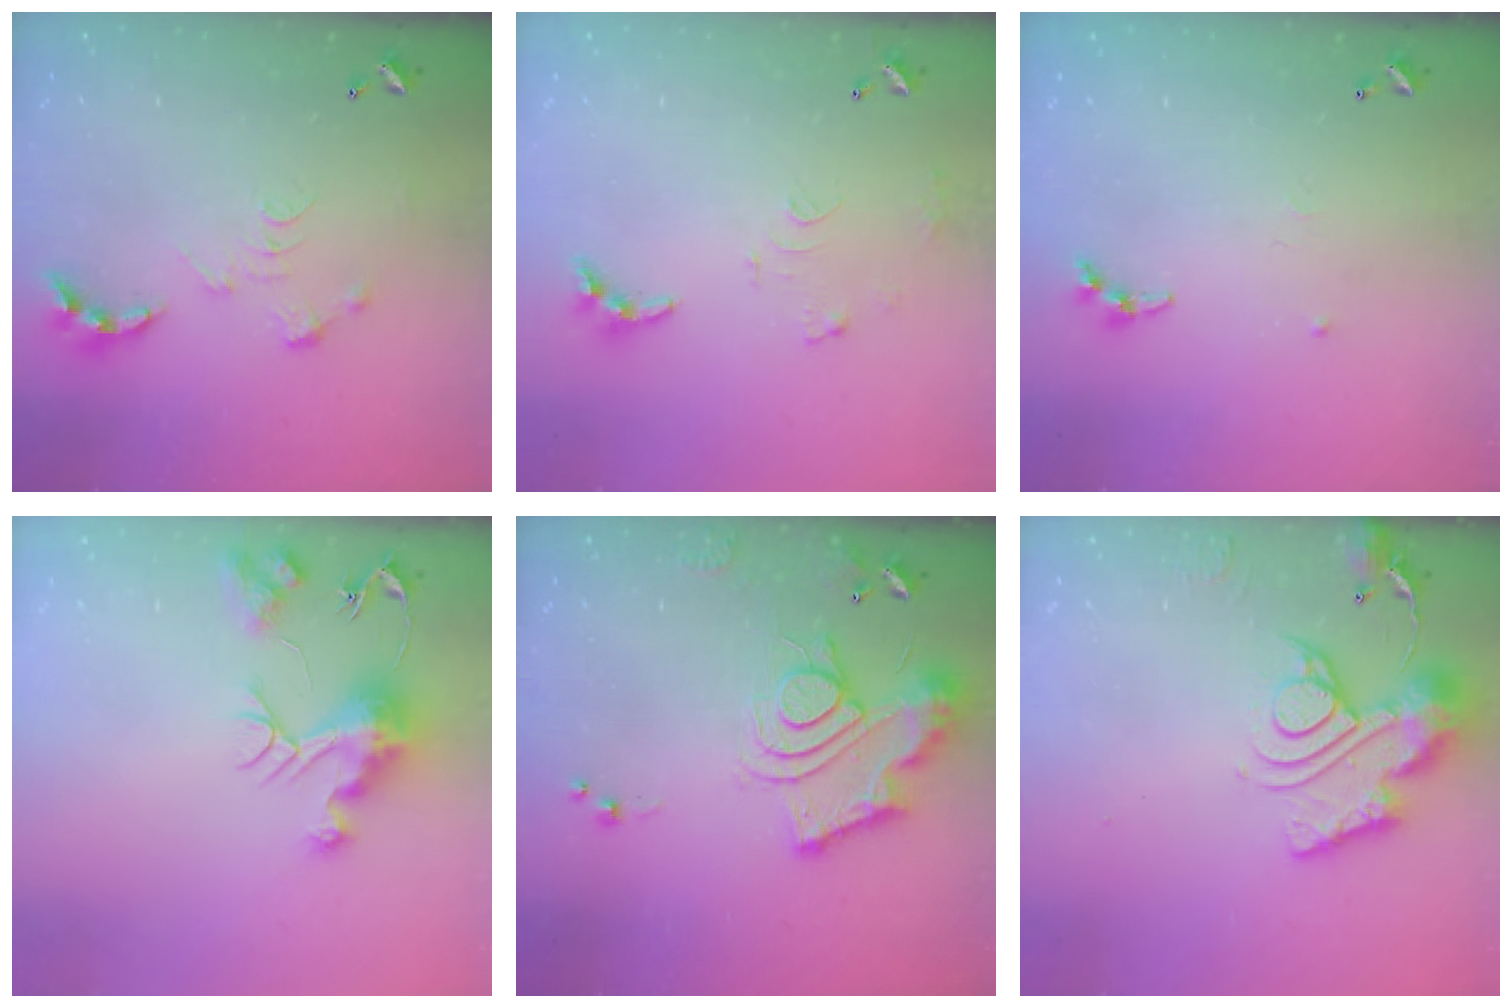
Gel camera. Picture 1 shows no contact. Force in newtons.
{"total": 9.3, "press": 9.3, "slide": 0.6}
{"total": 5.3, "press": 5.2, "slide": 0.7}
{"total": 10.9, "press": 10.9, "slide": 0.9}
{"total": 13.8, "press": 13.8, "slide": 1.3}
{"total": 15.0, "press": 14.9, "slide": 1.6}